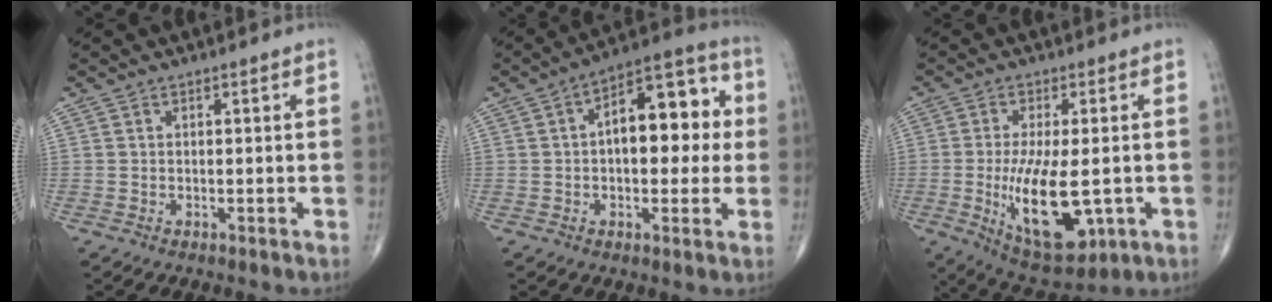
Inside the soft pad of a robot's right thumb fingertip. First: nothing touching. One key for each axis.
{"total": 15.6, "fx": 1.6, "fy": 8.1, "fz": 13.2, "tx": -0.157, "ty": 0.034, "tz": 0.016}
{"total": 15.3, "fx": -2.8, "fy": 6.2, "fz": 13.7, "tx": -0.231, "ty": -0.020, "tz": -0.028}